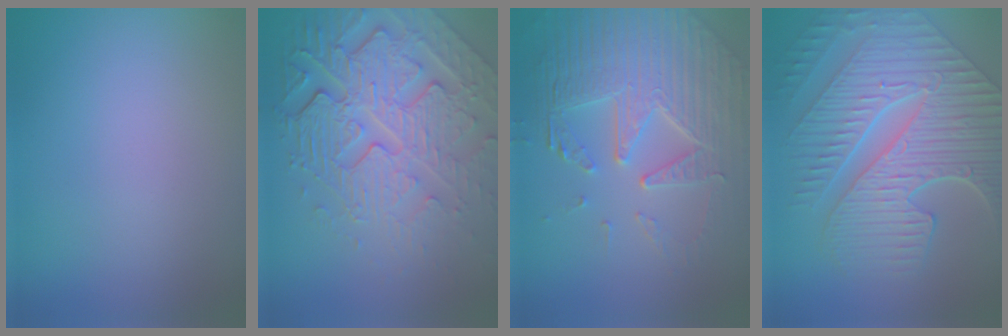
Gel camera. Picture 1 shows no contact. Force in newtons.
{"total": 8.4, "press": 5.9, "slide": 6.0}
{"total": 7.6, "press": 5.5, "slide": 5.2}
{"total": 10.0, "press": 7.5, "slide": 6.7}